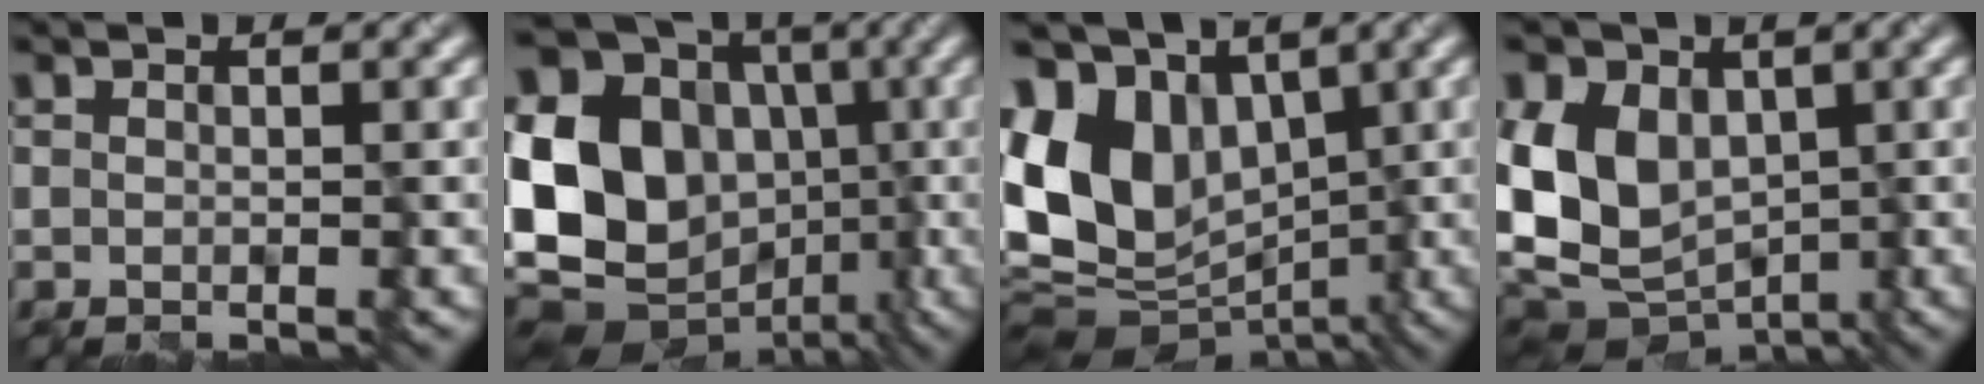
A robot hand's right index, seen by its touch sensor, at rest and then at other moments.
{"total": 19.0, "force": [-2.5, 16.2, 9.7], "torque": [-0.185, 0.019, -0.082]}
{"total": 12.5, "force": [0.3, 9.0, 8.7], "torque": [-0.174, 0.015, -0.012]}
{"total": 10.2, "force": [-1.0, 7.6, 6.7], "torque": [-0.122, 0.012, -0.022]}